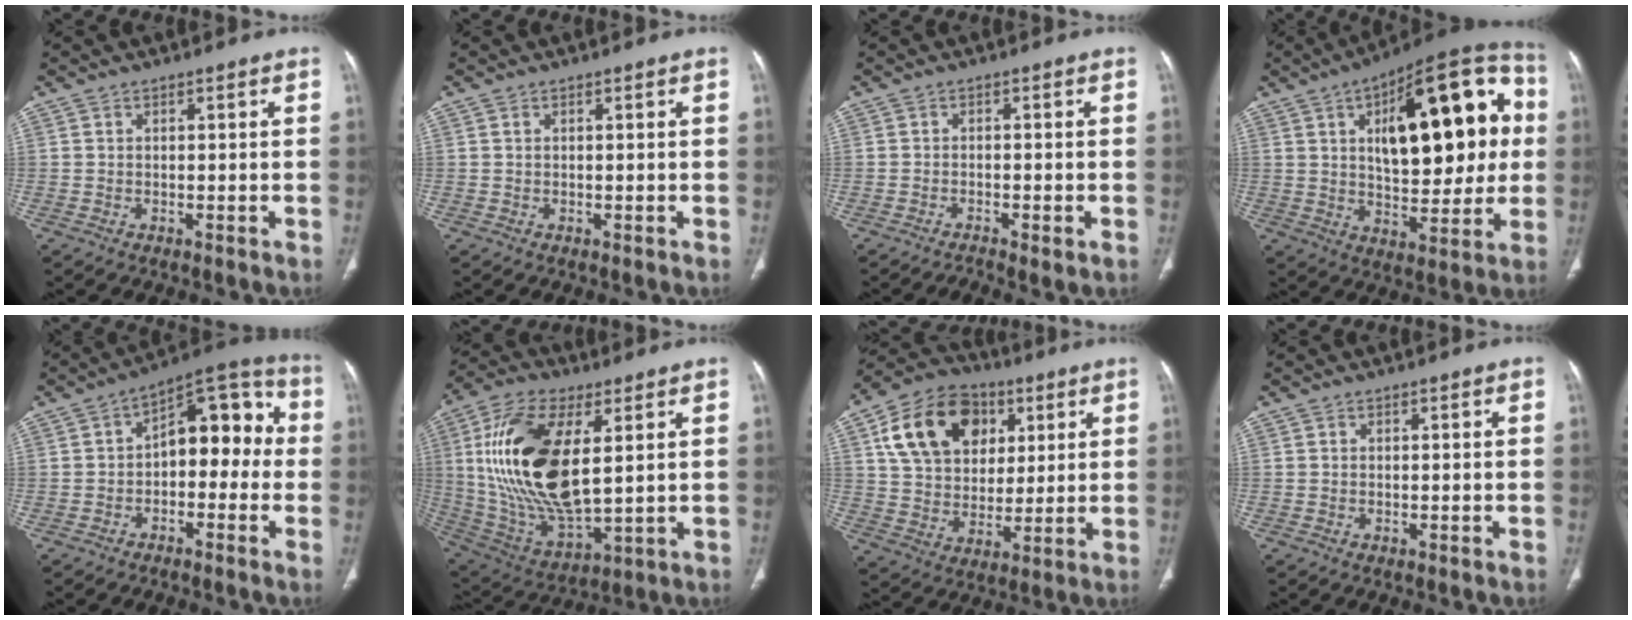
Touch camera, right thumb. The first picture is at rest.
{"total": 0.0}
{"total": 2.9, "force": [-1.8, 0.7, 2.1], "torque": [-0.040, 0.004, -0.030]}
{"total": 28.0, "force": [5.7, 12.8, 24.3], "torque": [-0.305, 0.016, 0.078]}
{"total": 13.0, "force": [-0.5, 7.7, 10.5], "torque": [-0.097, 0.052, -0.023]}
{"total": 23.5, "force": [4.6, 10.9, 20.3], "torque": [-0.405, -0.021, 0.090]}
{"total": 18.7, "force": [6.7, 13.9, 10.5], "torque": [-0.163, 0.001, 0.118]}
{"total": 0.0}